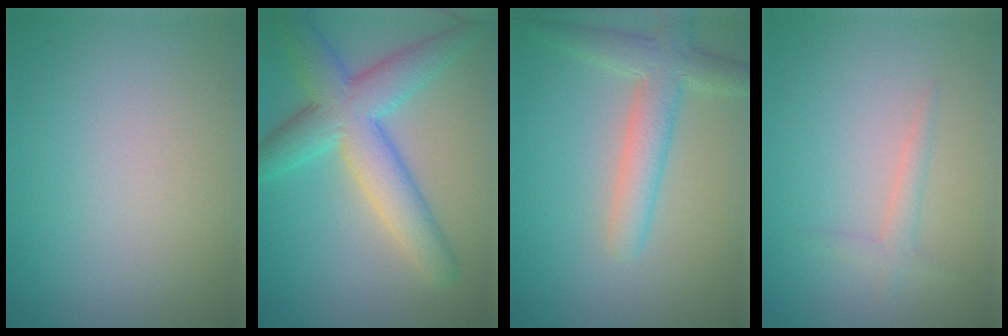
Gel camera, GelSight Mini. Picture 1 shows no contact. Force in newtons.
{"total": 7.1, "press": 7.1, "slide": 0.2}
{"total": 4.0, "press": 4.0, "slide": 0.1}
{"total": 1.4, "press": 1.4, "slide": 0.1}